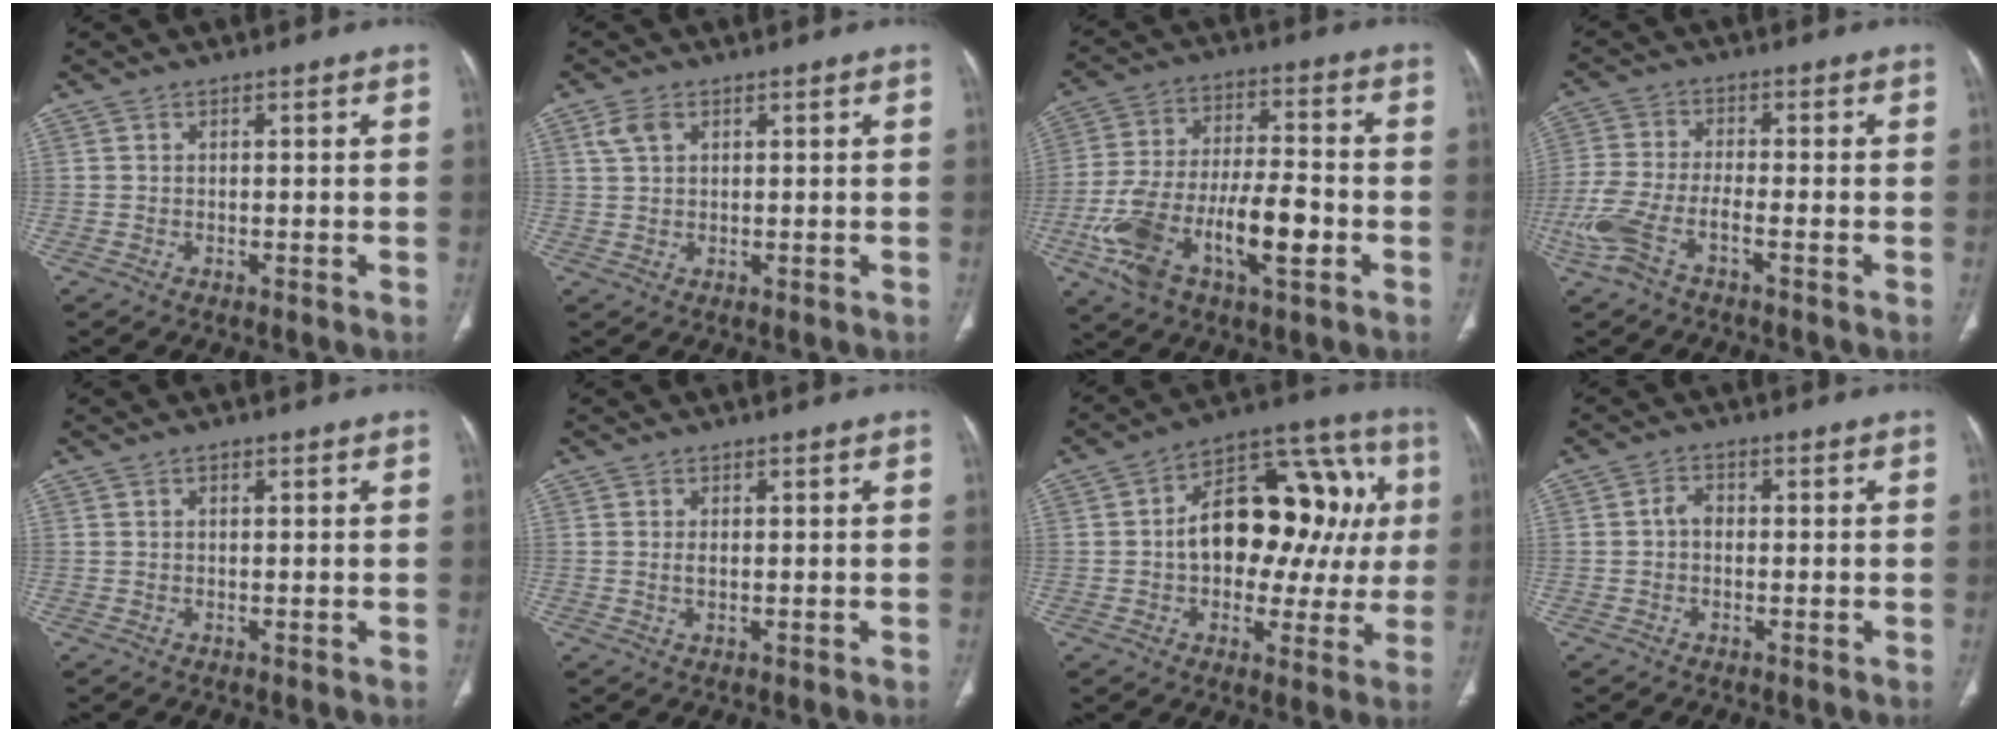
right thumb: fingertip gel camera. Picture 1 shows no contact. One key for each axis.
{"total": 3.1, "fx": 1.4, "fy": 2.0, "fz": 2.0, "tx": -0.044, "ty": 0.006, "tz": 0.033}
{"total": 18.4, "fx": -6.0, "fy": 7.6, "fz": 15.7, "tx": -0.300, "ty": 0.029, "tz": -0.102}
{"total": 8.4, "fx": -4.2, "fy": 2.8, "fz": 6.8, "tx": -0.176, "ty": 0.019, "tz": -0.086}
{"total": 0.6, "fx": 0.3, "fy": 0.3, "fz": 0.4, "tx": -0.009, "ty": 0.000, "tz": 0.003}
{"total": 1.2, "fx": 0.1, "fy": 0.5, "fz": 1.1, "tx": -0.023, "ty": -0.004, "tz": 0.003}
{"total": 22.3, "fx": 2.1, "fy": 13.3, "fz": 17.8, "tx": -0.201, "ty": 0.042, "tz": 0.026}
{"total": 2.3, "fx": -0.2, "fy": 1.7, "fz": 1.5, "tx": -0.020, "ty": 0.008, "tz": -0.011}